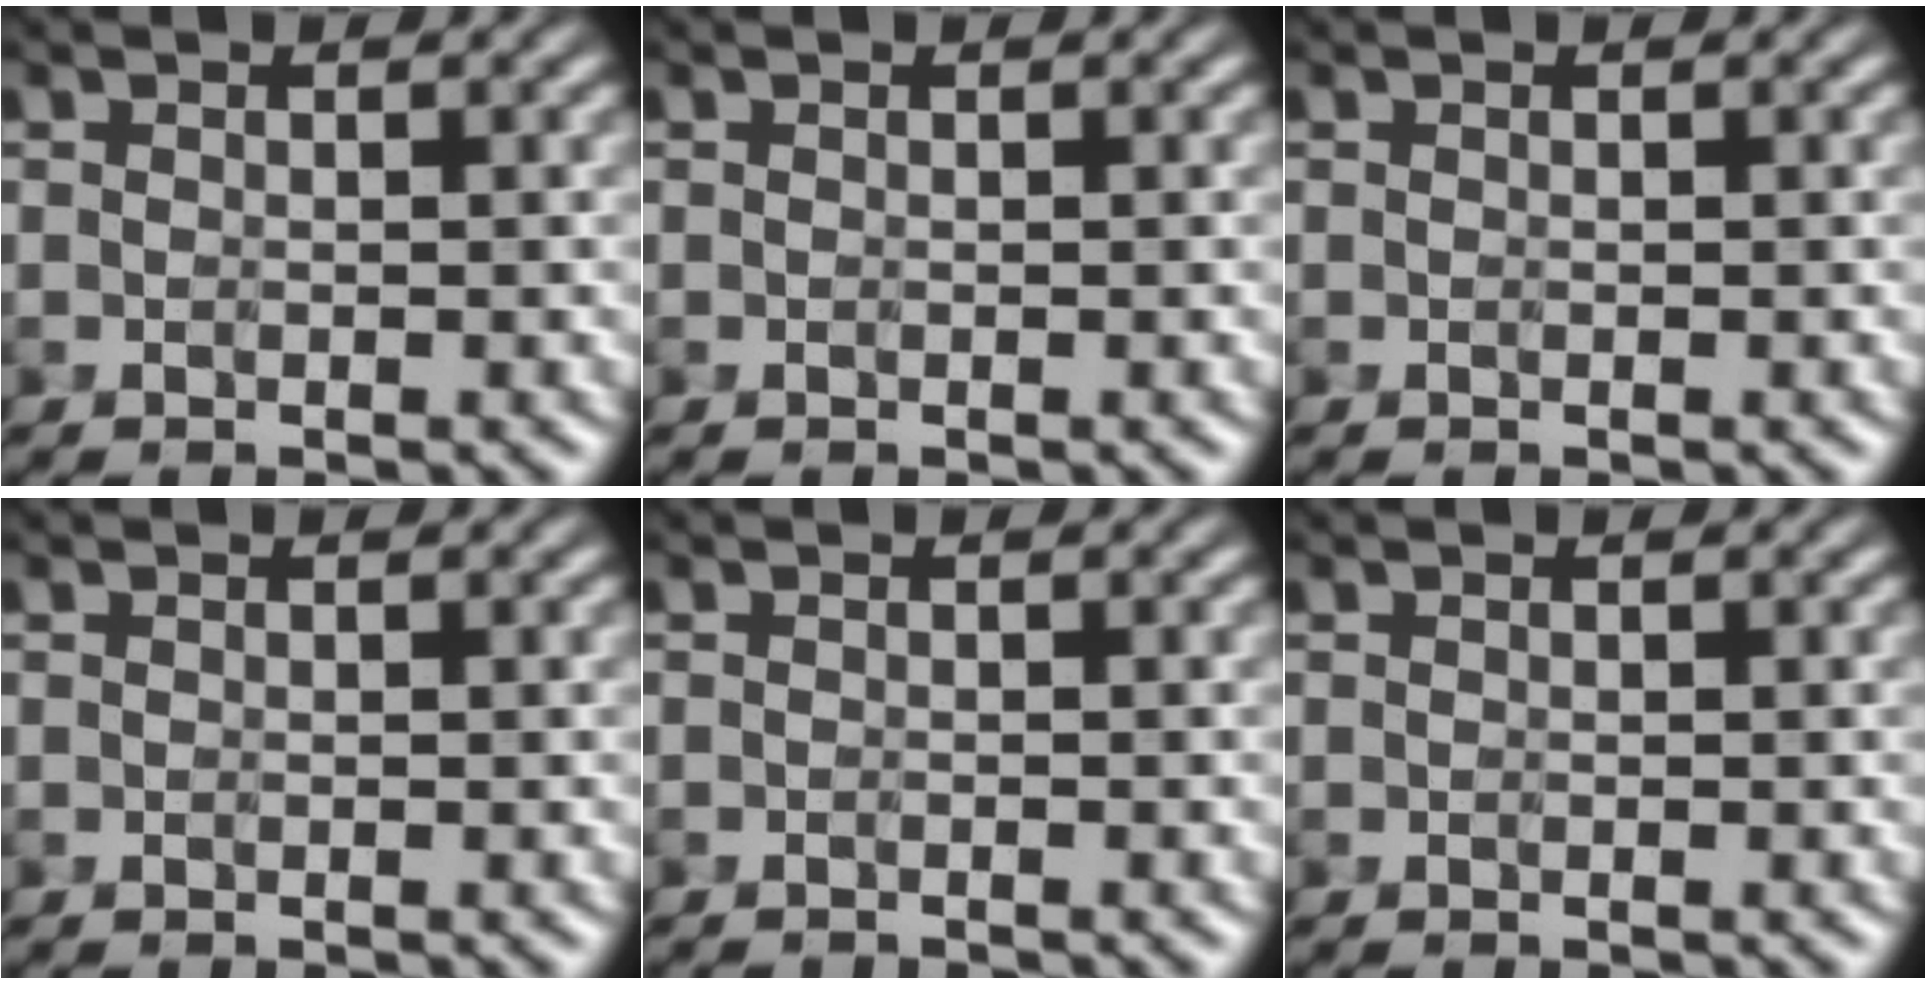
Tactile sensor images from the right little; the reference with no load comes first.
{"total": 0.0}
{"total": 0.0}
{"total": 0.0}
{"total": 0.9, "force": [-0.8, -0.1, 0.0], "torque": [0.002, -0.004, -0.014]}
{"total": 0.0}